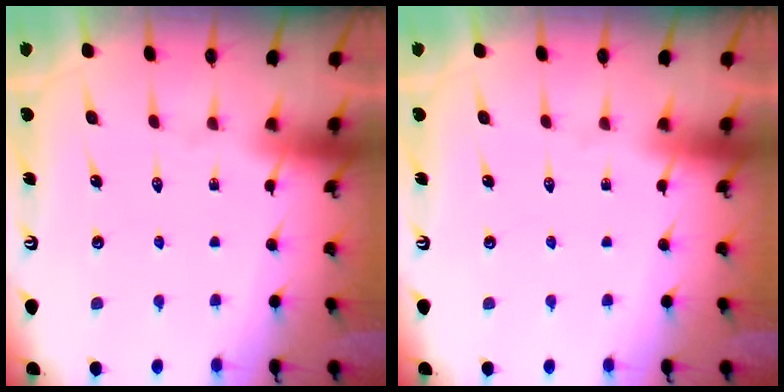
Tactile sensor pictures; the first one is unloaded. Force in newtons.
{"total": 0.0}